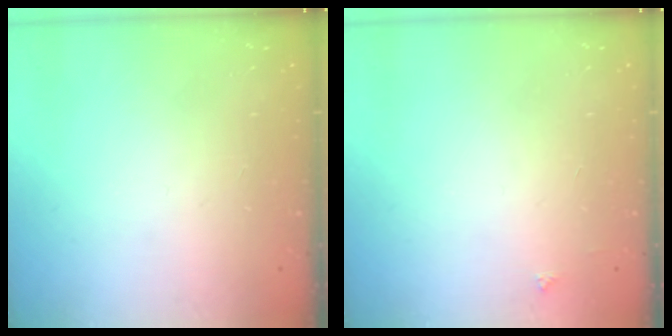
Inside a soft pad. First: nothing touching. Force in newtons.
{"total": 2.1, "press": 2.1, "slide": 0.3}